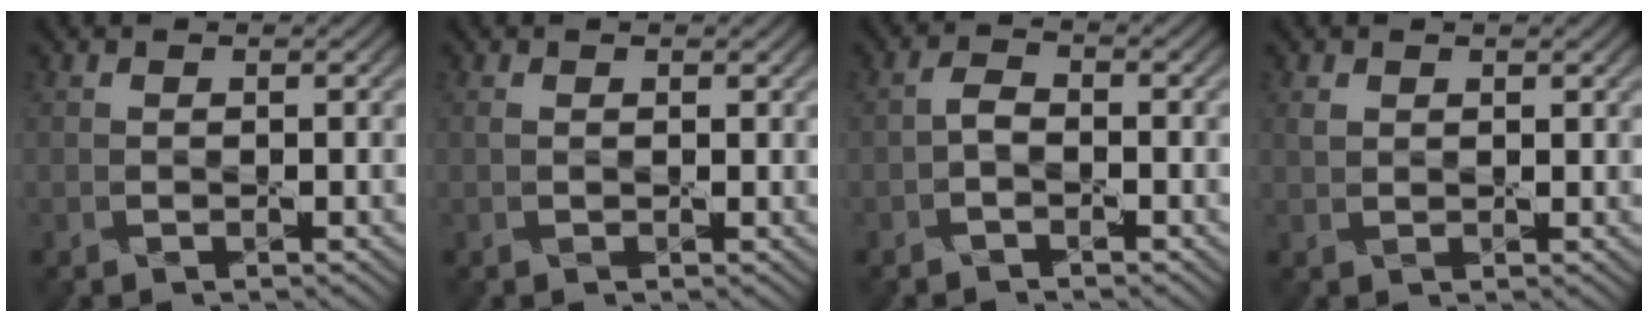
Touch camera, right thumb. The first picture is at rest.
{"total": 1.0, "force": [0.3, 0.6, 0.7], "torque": [-0.017, -0.002, 0.007]}
{"total": 1.7, "force": [-0.8, 0.9, 1.2], "torque": [-0.027, 0.006, -0.022]}
{"total": 1.5, "force": [0.9, 1.0, 0.7], "torque": [-0.018, -0.001, 0.018]}